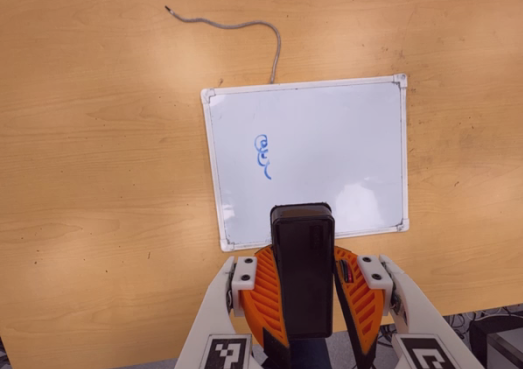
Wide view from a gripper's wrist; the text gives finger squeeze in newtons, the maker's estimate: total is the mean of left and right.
{"total": 9.7, "left": 9.4, "right": 10.1}